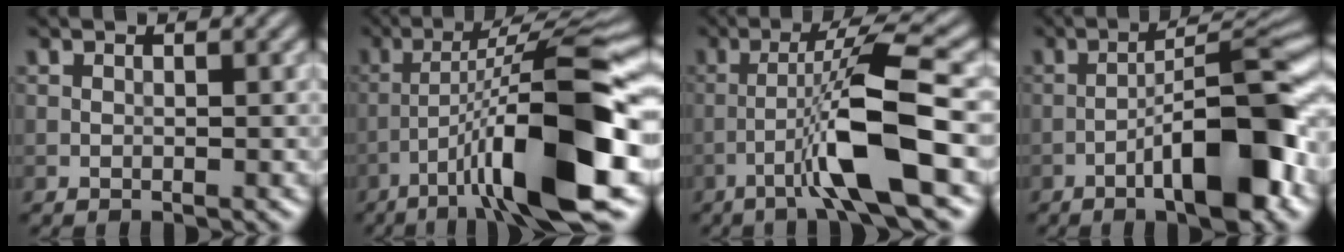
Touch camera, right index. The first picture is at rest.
{"total": 12.6, "force": [-5.1, 1.8, 11.3], "torque": [-0.176, 0.022, -0.079]}
{"total": 7.8, "force": [-2.8, 0.4, 7.3], "torque": [-0.130, 0.019, -0.054]}
{"total": 10.1, "force": [-4.4, 2.3, 8.7], "torque": [-0.122, 0.027, -0.072]}